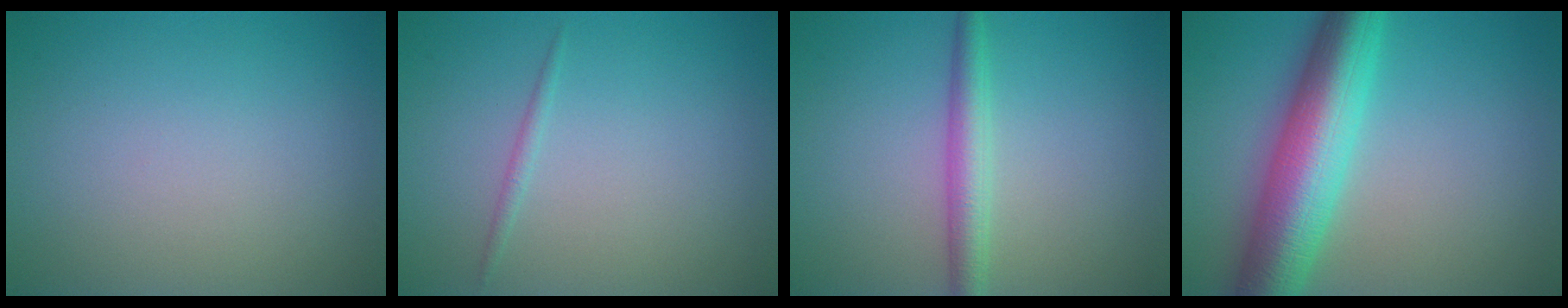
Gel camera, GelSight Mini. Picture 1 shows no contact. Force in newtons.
{"total": 0.7, "press": 0.7, "slide": 0.0}
{"total": 2.9, "press": 2.9, "slide": 0.1}
{"total": 9.3, "press": 9.3, "slide": 0.1}